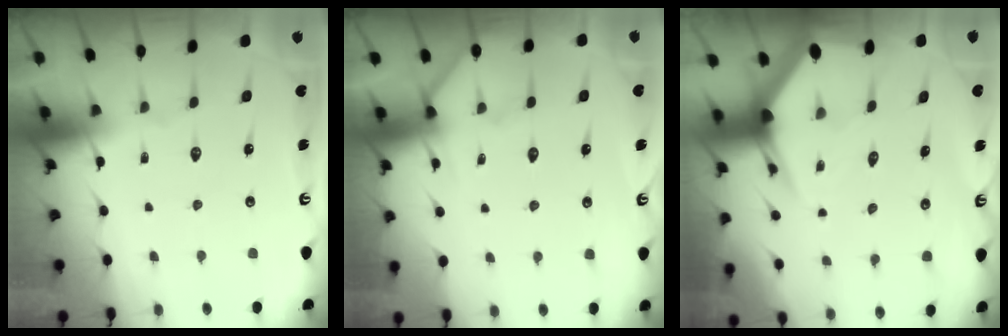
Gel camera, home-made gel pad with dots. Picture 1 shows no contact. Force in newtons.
{"total": 3.1, "press": 3.1, "slide": 0.2}
{"total": 4.6, "press": 4.6, "slide": 0.7}